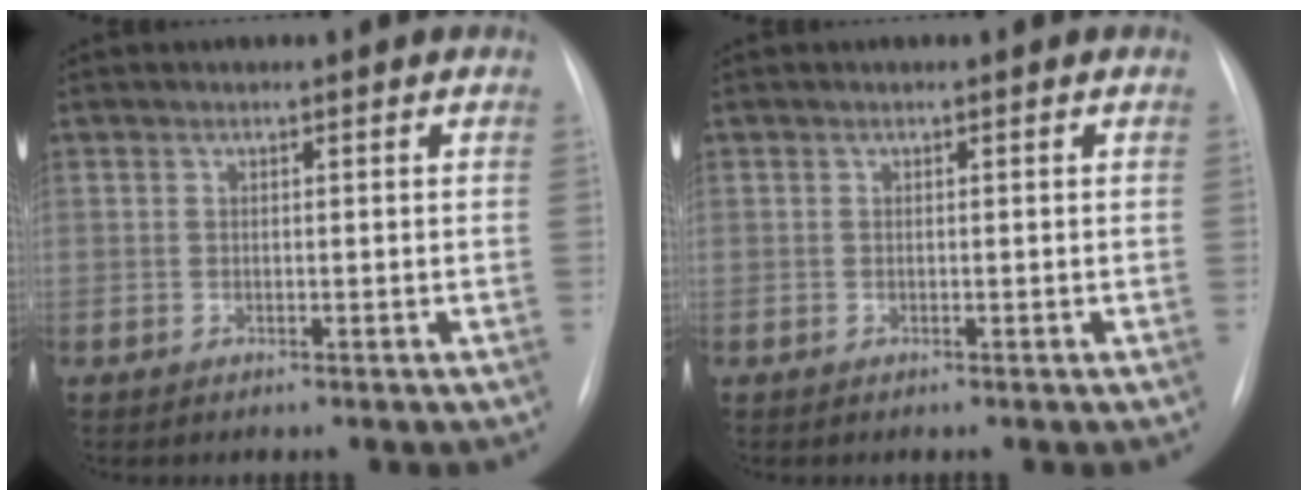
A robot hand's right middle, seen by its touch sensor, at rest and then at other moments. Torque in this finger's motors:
{"motor_torque": [0.11, -0.11, 0.02, -0.02]}